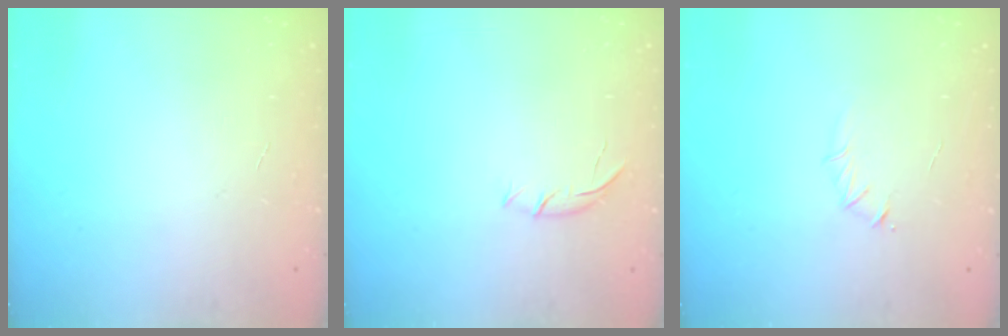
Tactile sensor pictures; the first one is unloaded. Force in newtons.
{"total": 6.3, "press": 6.2, "slide": 1.0}
{"total": 2.7, "press": 2.6, "slide": 0.8}